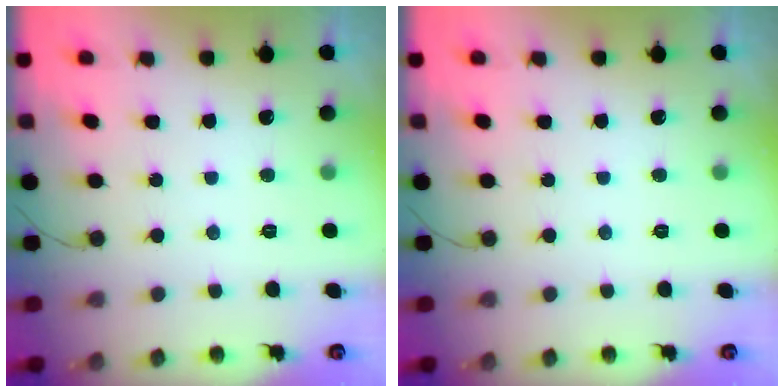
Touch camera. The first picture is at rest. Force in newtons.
{"total": 0.0}